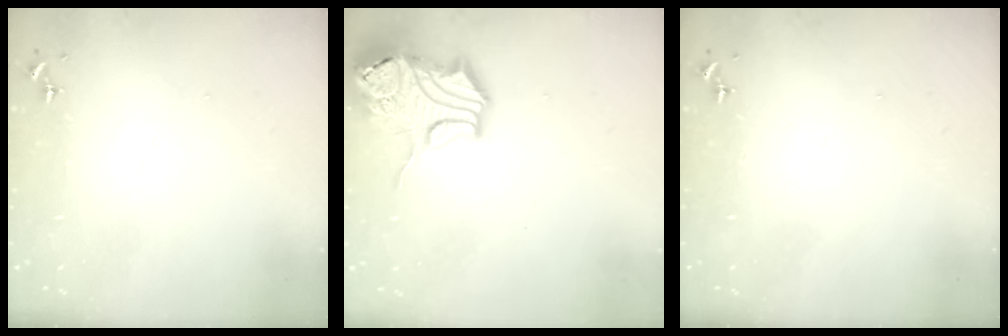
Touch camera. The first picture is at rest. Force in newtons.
{"total": 15.2, "press": 15.0, "slide": 2.4}
{"total": 0.0}